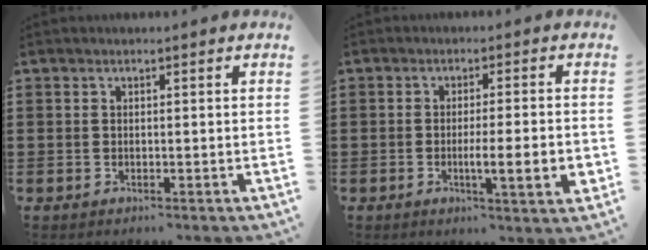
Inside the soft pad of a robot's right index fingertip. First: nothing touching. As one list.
[{"total": 6.2, "force": [-1.5, 0.6, 6.0], "torque": [-0.089, -0.011, -0.025]}]